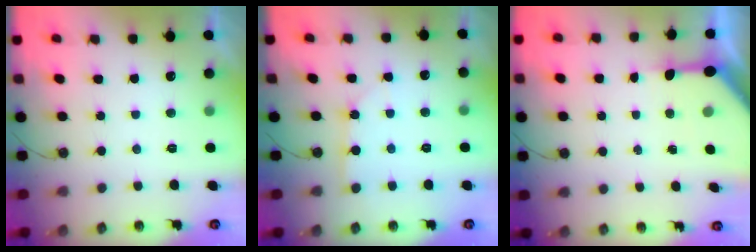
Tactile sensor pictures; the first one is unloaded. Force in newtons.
{"total": 3.0, "press": 3.0, "slide": 0.4}
{"total": 6.2, "press": 6.1, "slide": 0.7}